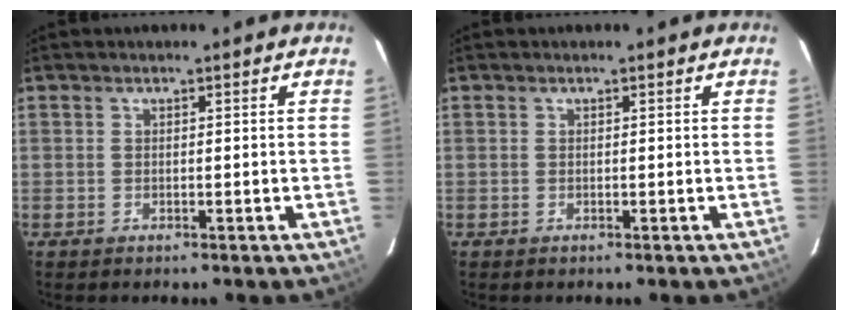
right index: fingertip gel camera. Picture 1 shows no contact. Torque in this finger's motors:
{"motor_torque": [0.00, 0.00, 0.01, 0.00]}